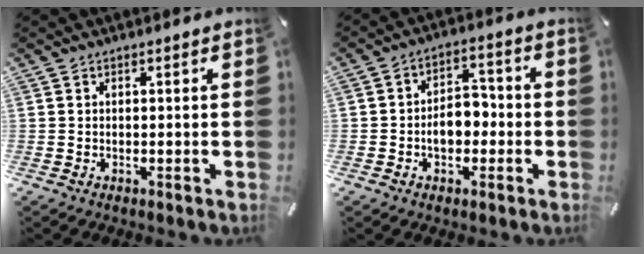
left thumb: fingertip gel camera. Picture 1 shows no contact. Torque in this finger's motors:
{"motor_torque": [1.45, 1.24, 0.80, -0.28, 0.20]}